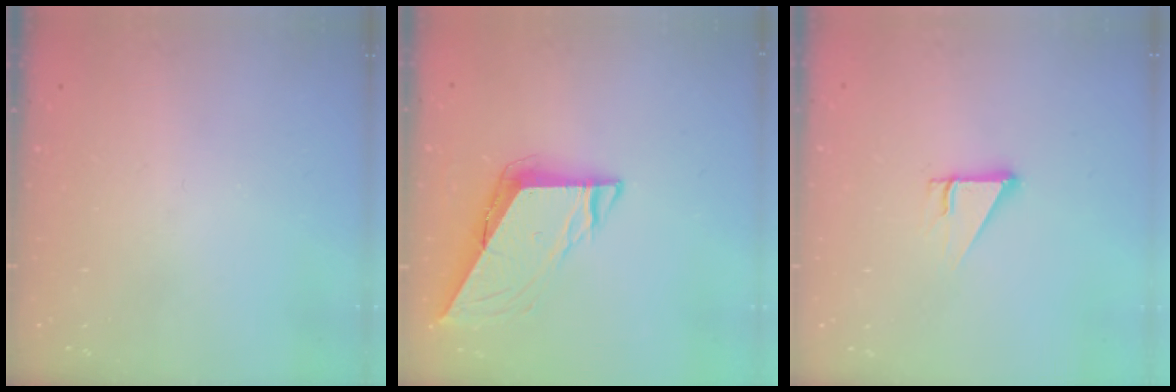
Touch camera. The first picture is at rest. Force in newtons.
{"total": 8.0, "press": 8.0, "slide": 0.5}
{"total": 2.7, "press": 2.7, "slide": 0.1}